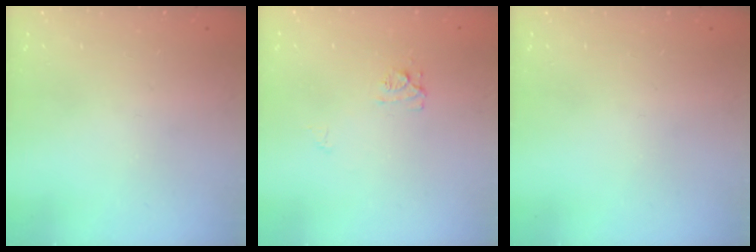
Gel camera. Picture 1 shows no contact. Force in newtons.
{"total": 6.5, "press": 6.5, "slide": 0.5}
{"total": 0.0}